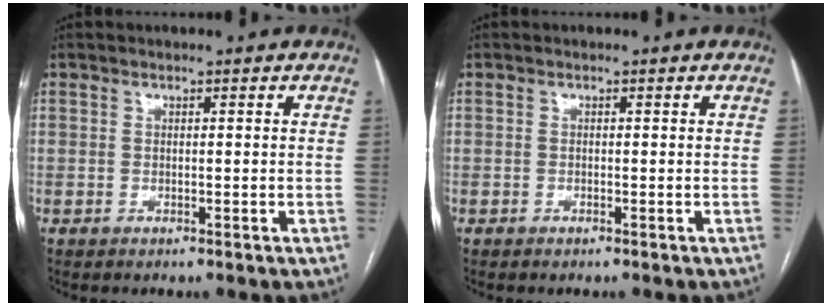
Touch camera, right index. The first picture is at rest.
{"total": 0.0}